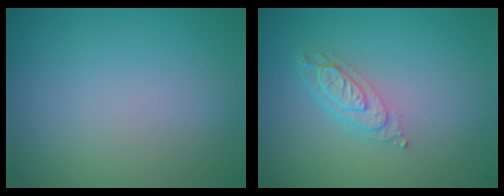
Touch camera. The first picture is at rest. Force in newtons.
{"total": 3.3, "press": 2.6, "slide": 2.1}